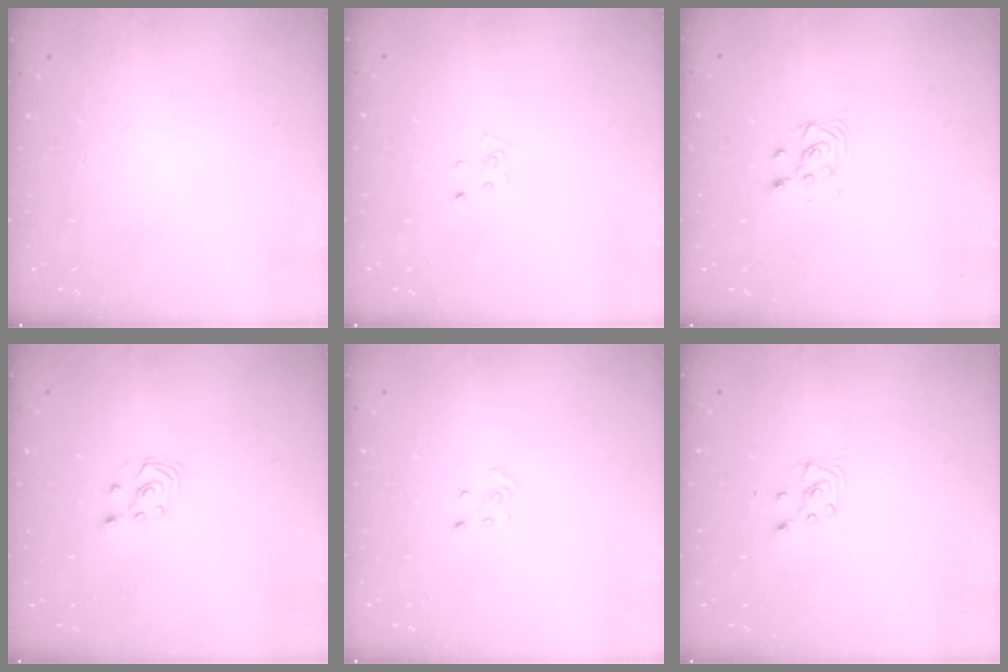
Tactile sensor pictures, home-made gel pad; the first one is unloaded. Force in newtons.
{"total": 2.6, "press": 2.6, "slide": 0.3}
{"total": 3.1, "press": 3.1, "slide": 0.3}
{"total": 2.1, "press": 2.1, "slide": 0.3}
{"total": 2.9, "press": 2.9, "slide": 0.2}
{"total": 2.9, "press": 2.9, "slide": 0.4}